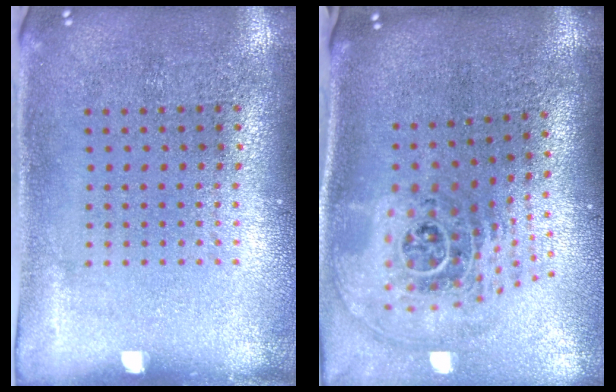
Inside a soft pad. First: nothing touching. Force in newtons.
{"total": 2.8, "press": 1.8, "slide": 2.1}